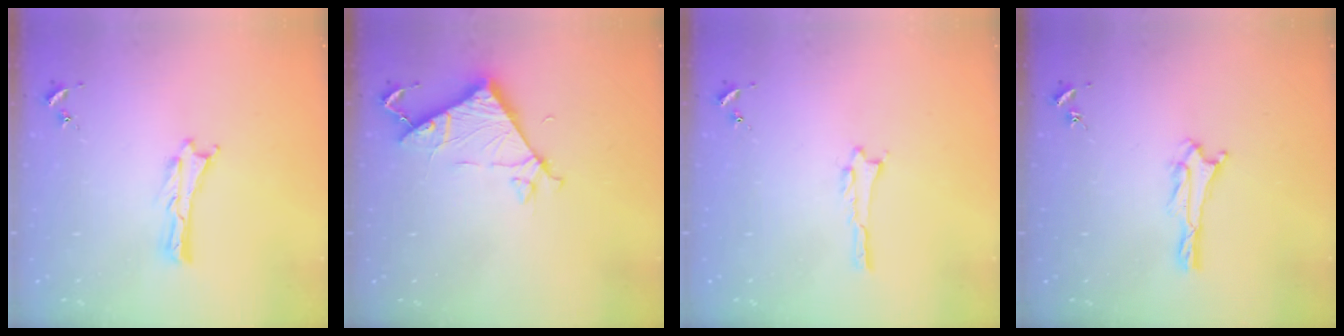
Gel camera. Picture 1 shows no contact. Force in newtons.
{"total": 7.2, "press": 7.2, "slide": 0.4}
{"total": 0.0}
{"total": 0.7, "press": 0.7, "slide": 0.1}